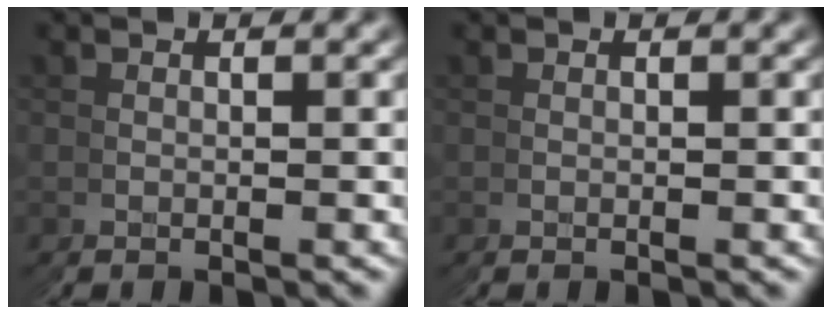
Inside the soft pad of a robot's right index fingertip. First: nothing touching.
{"total": 0.0}